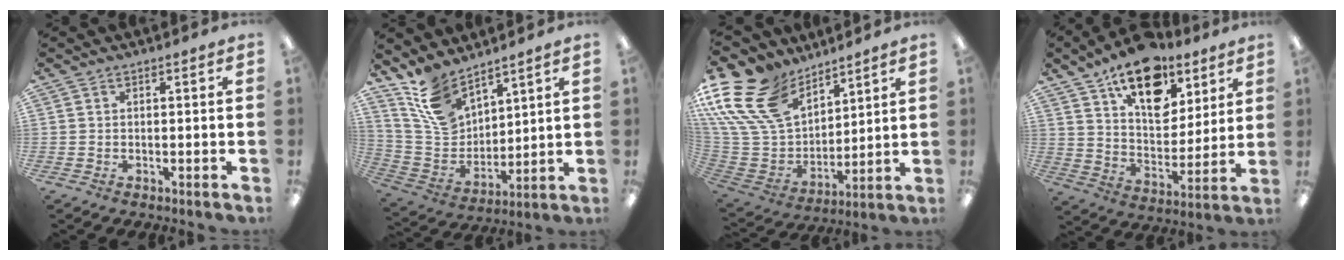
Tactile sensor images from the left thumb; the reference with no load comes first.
{"total": 13.0, "force": [9.9, 6.8, 5.0], "torque": [-0.122, -0.051, 0.196]}
{"total": 21.6, "force": [12.8, 13.7, 10.7], "torque": [-0.248, -0.070, 0.239]}
{"total": 19.0, "force": [12.0, 10.6, 10.1], "torque": [-0.148, -0.064, 0.210]}